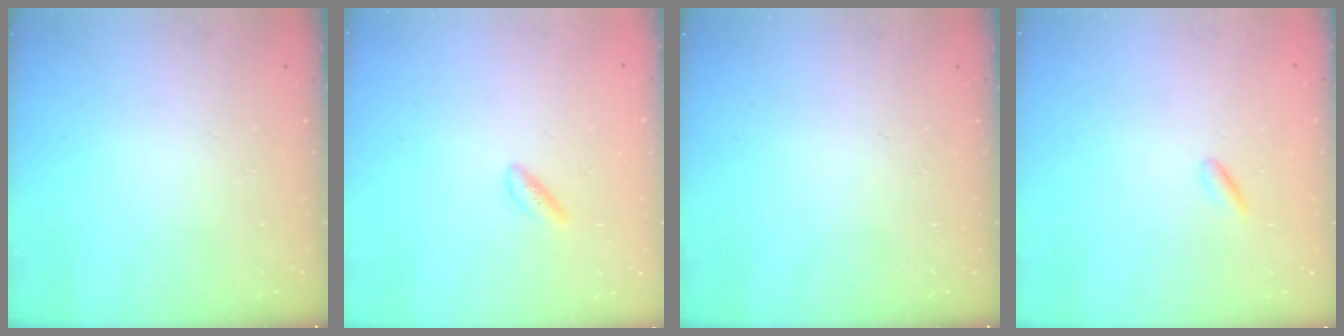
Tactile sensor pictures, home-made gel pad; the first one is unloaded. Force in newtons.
{"total": 2.5, "press": 2.2, "slide": 1.3}
{"total": 0.0}
{"total": 1.2, "press": 1.0, "slide": 0.6}